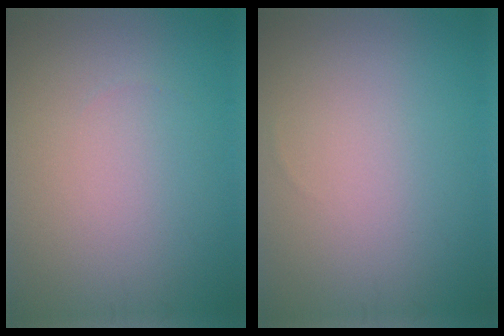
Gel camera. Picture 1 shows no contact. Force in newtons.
{"total": 0.0}